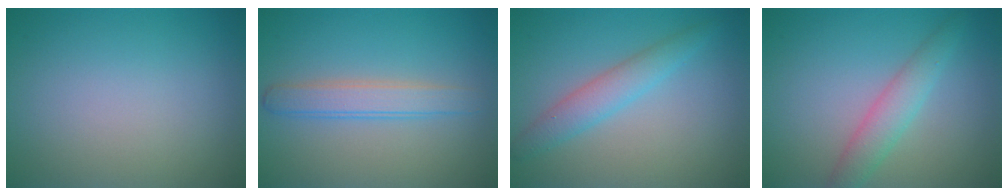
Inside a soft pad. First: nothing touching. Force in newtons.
{"total": 2.7, "press": 2.7, "slide": 0.1}
{"total": 2.8, "press": 2.8, "slide": 0.1}
{"total": 2.9, "press": 2.9, "slide": 0.1}